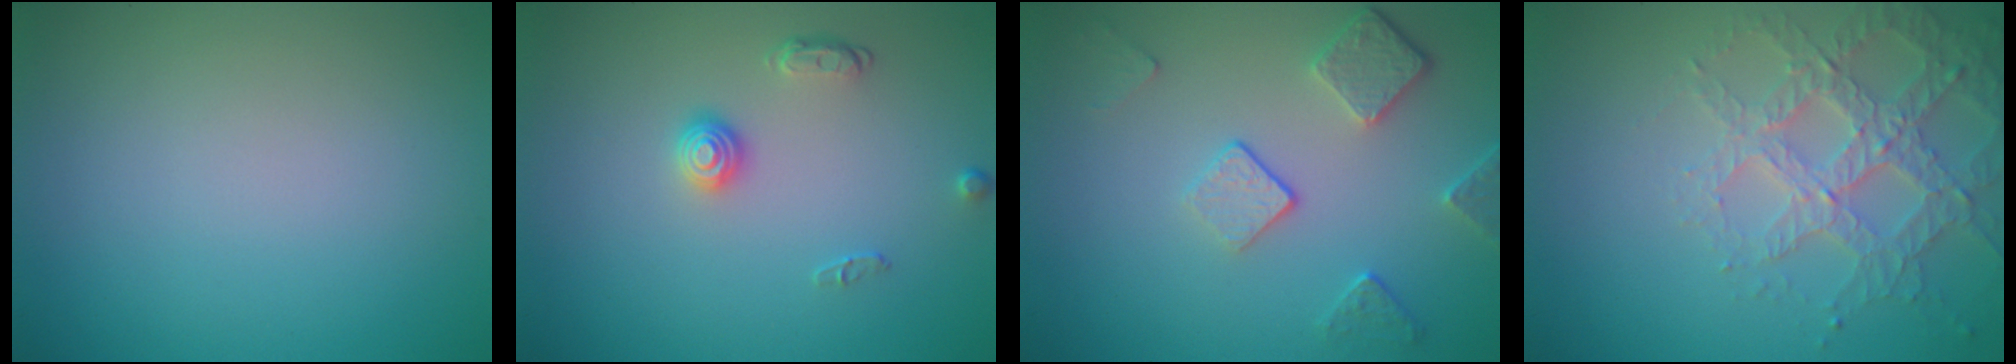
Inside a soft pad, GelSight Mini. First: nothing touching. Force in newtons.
{"total": 1.7, "press": 1.4, "slide": 1.0}
{"total": 3.7, "press": 2.9, "slide": 2.4}
{"total": 3.8, "press": 3.6, "slide": 1.4}